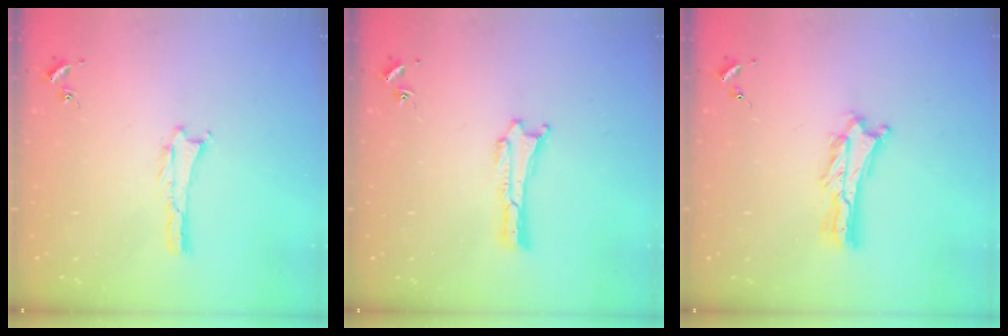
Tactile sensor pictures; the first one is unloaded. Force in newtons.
{"total": 0.0}
{"total": 2.7, "press": 2.7, "slide": 0.3}